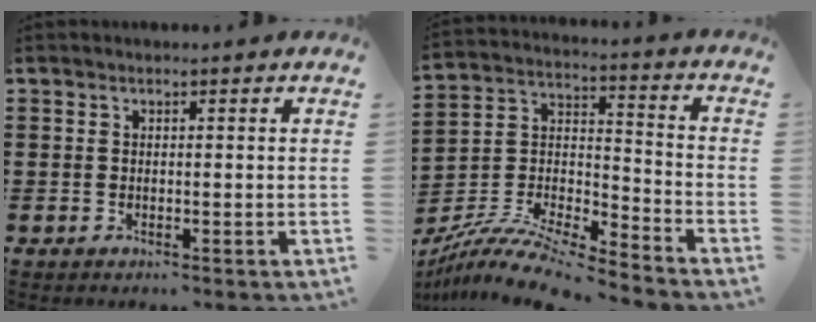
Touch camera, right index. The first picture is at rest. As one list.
[{"total": 9.7, "force": [-8.8, 1.3, 3.9], "torque": [-0.088, 0.006, -0.180]}]